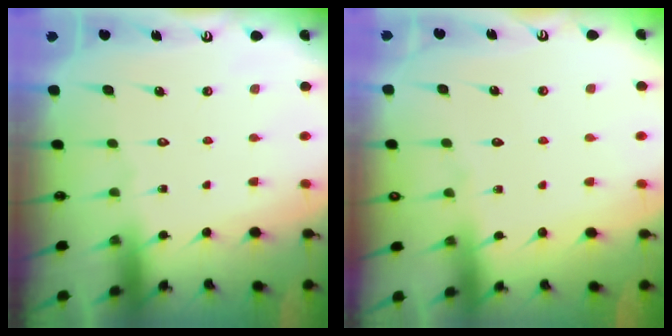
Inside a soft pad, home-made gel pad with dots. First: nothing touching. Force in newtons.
{"total": 2.7, "press": 2.6, "slide": 0.5}